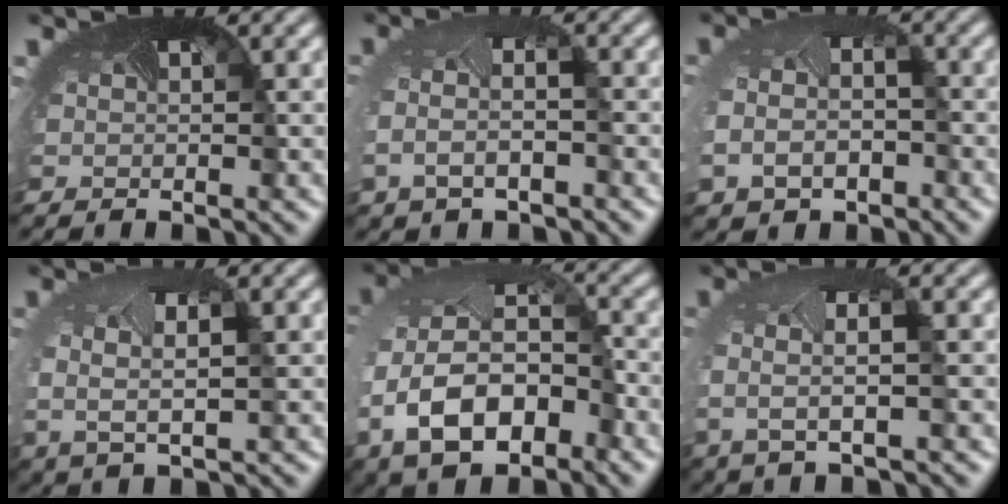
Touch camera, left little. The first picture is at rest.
{"total": 3.4, "force": [-1.1, 1.8, 2.7], "torque": [-0.075, -0.013, -0.020]}
{"total": 5.1, "force": [-1.5, 3.7, 3.2], "torque": [-0.073, -0.033, -0.011]}
{"total": 3.0, "force": [0.1, 1.5, 2.6], "torque": [-0.069, -0.008, 0.003]}
{"total": 10.5, "force": [-3.4, 6.5, 7.6], "torque": [-0.173, -0.017, -0.060]}
{"total": 2.6, "force": [-0.1, 0.5, 2.6], "torque": [-0.062, -0.002, -0.005]}